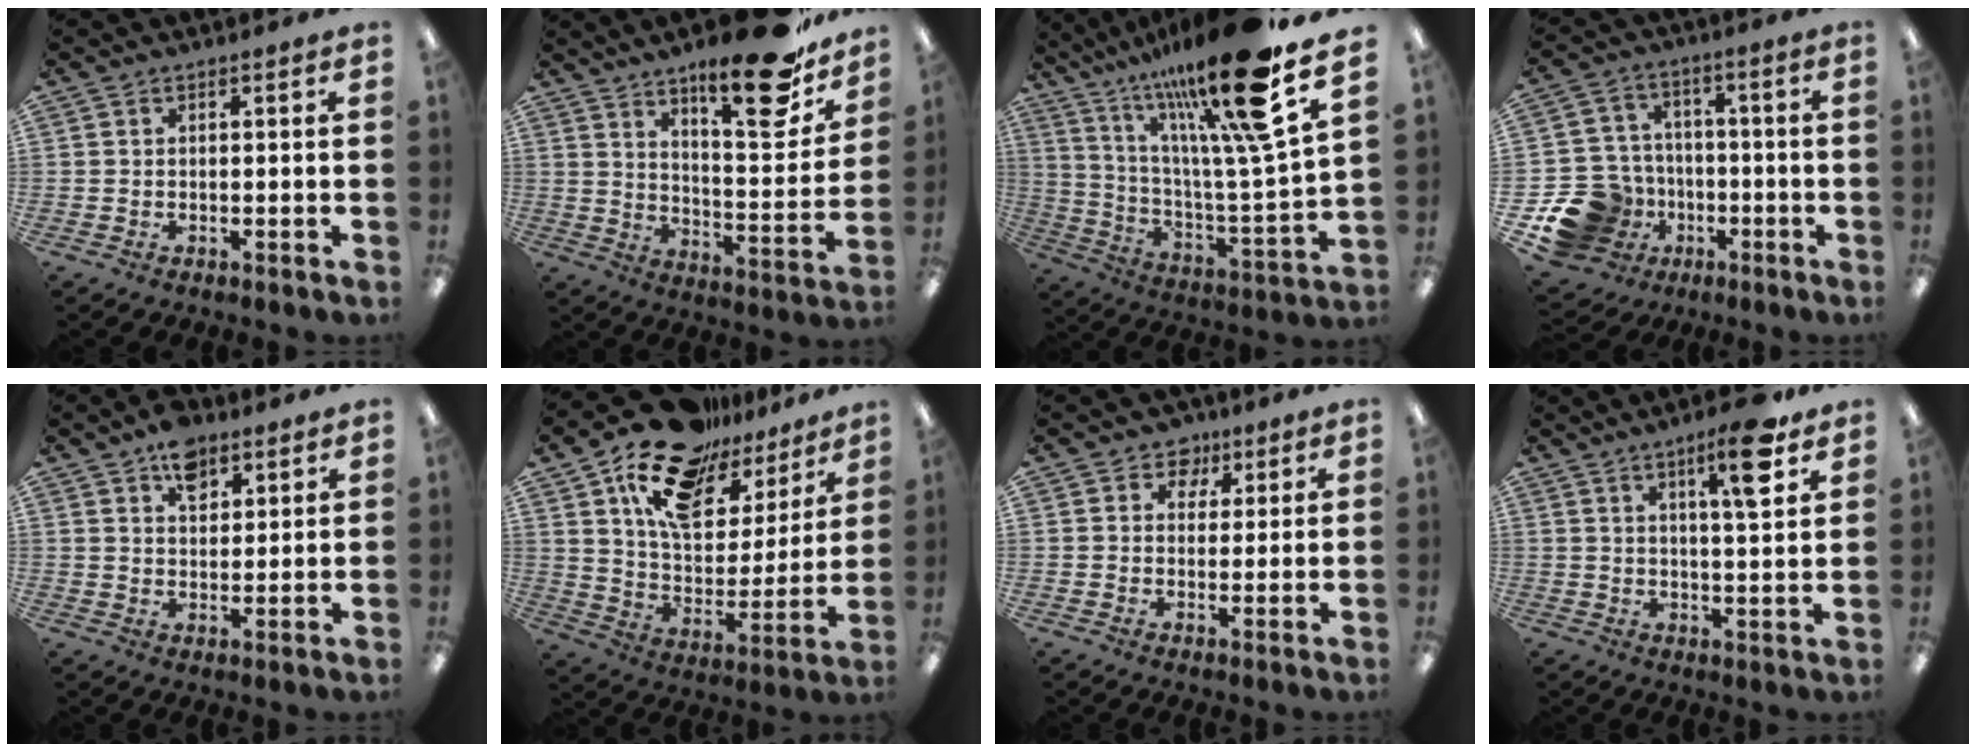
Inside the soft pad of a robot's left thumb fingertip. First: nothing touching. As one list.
[{"total": 20.0, "force": [14.7, 5.4, 12.3], "torque": [-0.177, -0.101, 0.235]}, {"total": 23.7, "force": [17.1, 2.1, 16.3], "torque": [-0.283, -0.103, 0.263]}, {"total": 14.9, "force": [-6.2, 12.4, 5.4], "torque": [-0.116, 0.042, -0.096]}, {"total": 7.8, "force": [5.1, 4.7, 3.5], "torque": [-0.045, -0.019, 0.089]}, {"total": 19.6, "force": [12.9, 11.0, 9.8], "torque": [-0.168, -0.073, 0.229]}, {"total": 5.0, "force": [2.8, 3.9, 1.2], "torque": [-0.007, -0.013, 0.046]}, {"total": 10.8, "force": [6.3, 2.3, 8.4], "torque": [-0.119, -0.030, 0.096]}]